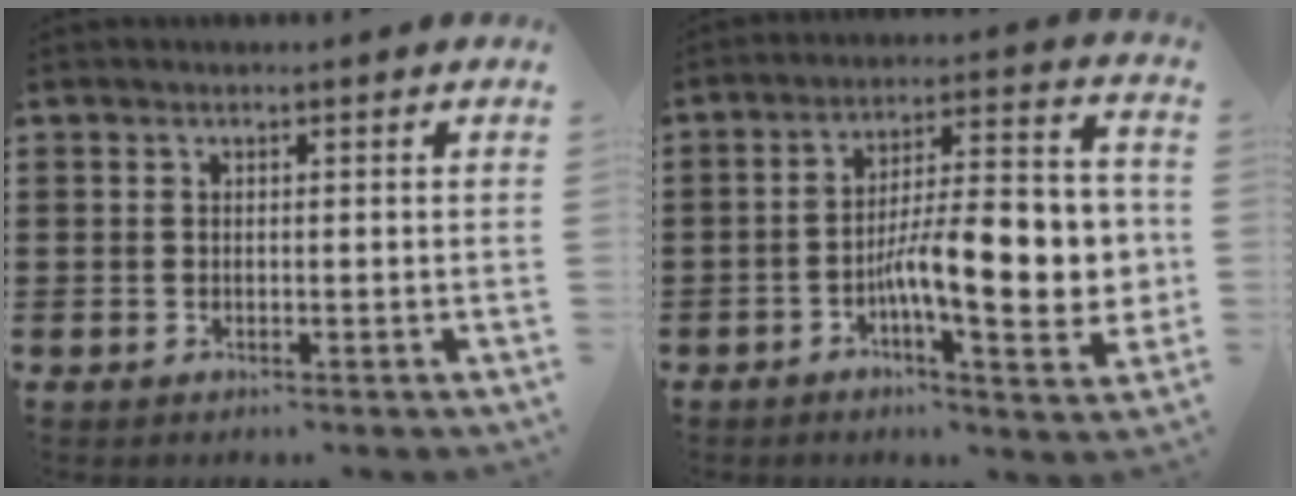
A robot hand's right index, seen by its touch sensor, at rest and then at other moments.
{"total": 13.9, "force": [-2.9, 4.5, 12.8], "torque": [-0.187, -0.008, -0.052]}